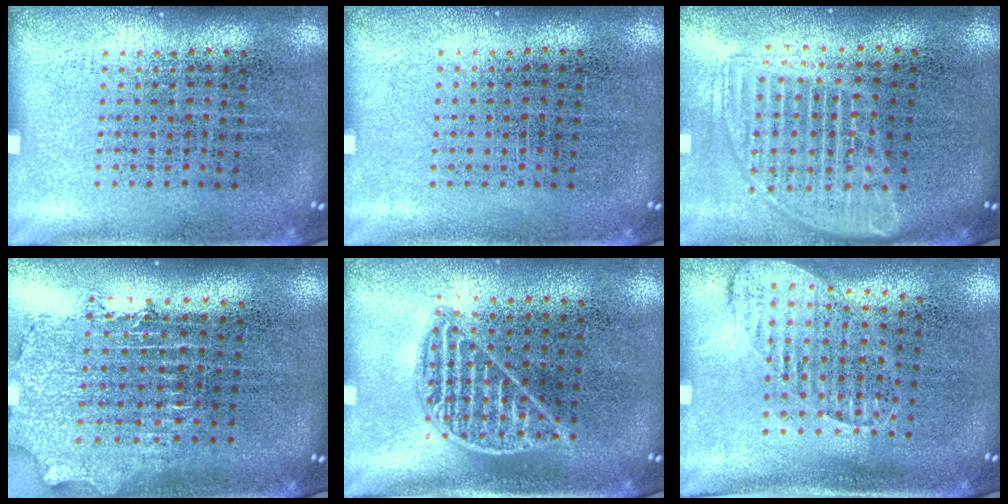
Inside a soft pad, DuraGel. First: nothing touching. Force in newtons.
{"total": 0.0}
{"total": 1.7, "press": 1.4, "slide": 0.9}
{"total": 2.1, "press": 1.6, "slide": 1.4}
{"total": 0.9, "press": 0.9, "slide": 0.3}
{"total": 1.4, "press": 1.1, "slide": 0.8}